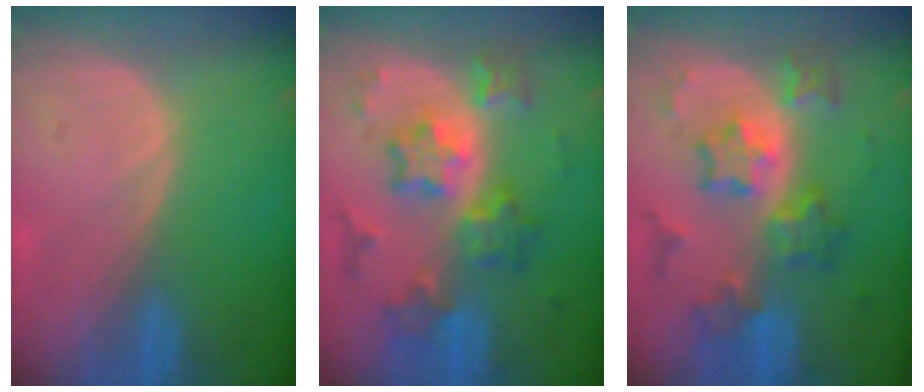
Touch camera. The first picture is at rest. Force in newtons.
{"total": 9.4, "press": 9.4, "slide": 0.8}
{"total": 8.7, "press": 8.7, "slide": 0.6}